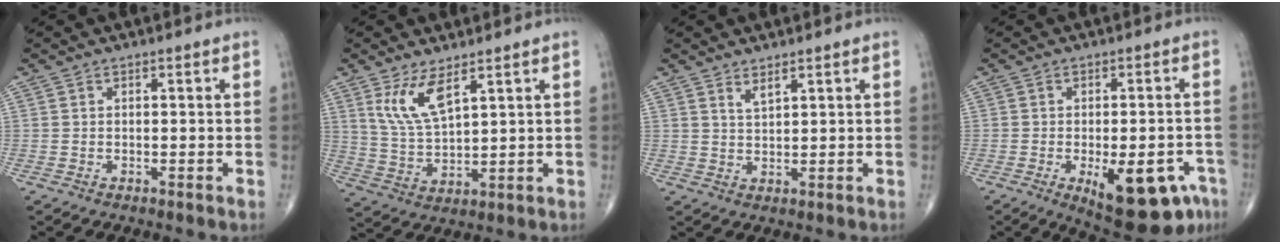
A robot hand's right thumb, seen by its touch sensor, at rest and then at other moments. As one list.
[{"total": 8.1, "force": [4.4, 2.9, 6.1], "torque": [-0.116, -0.029, 0.099]}, {"total": 2.3, "force": [1.7, 0.6, 1.4], "torque": [-0.026, -0.016, 0.035]}, {"total": 15.4, "force": [-6.6, 6.4, 12.3], "torque": [-0.122, 0.015, -0.074]}]